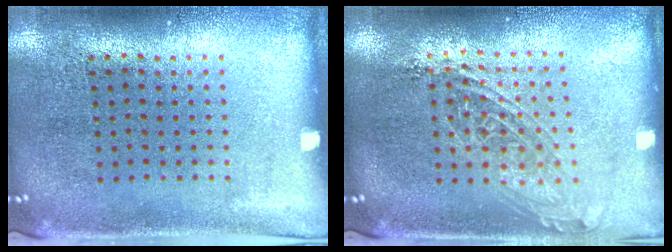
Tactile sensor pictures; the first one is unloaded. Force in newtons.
{"total": 1.5, "press": 1.2, "slide": 0.9}